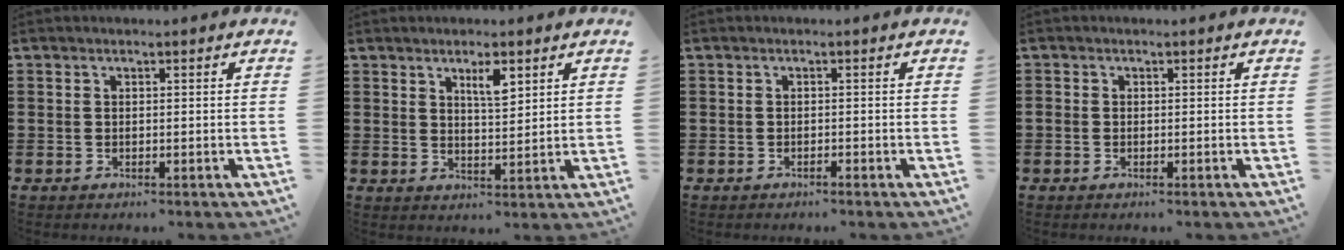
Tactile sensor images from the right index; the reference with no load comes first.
{"total": 3.7, "force": [2.3, 1.0, 2.8], "torque": [-0.043, -0.001, 0.035]}
{"total": 0.7, "force": [-0.6, 0.0, 0.3], "torque": [-0.009, -0.003, -0.011]}
{"total": 0.6, "force": [-0.3, 0.5, 0.2], "torque": [-0.004, 0.002, -0.006]}